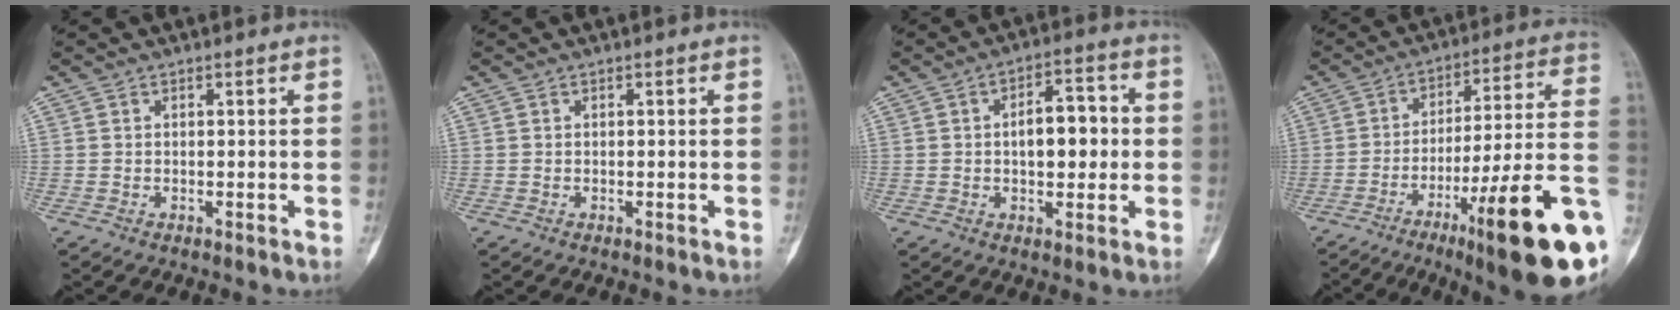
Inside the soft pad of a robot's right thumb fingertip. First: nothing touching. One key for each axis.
{"total": 0.0}
{"total": 8.7, "fx": 0.3, "fy": 4.6, "fz": 7.4, "tx": -0.088, "ty": 0.017, "tz": 0.001}
{"total": 24.5, "fx": -8.9, "fy": 3.2, "fz": 22.5, "tx": -0.280, "ty": 0.032, "tz": -0.130}